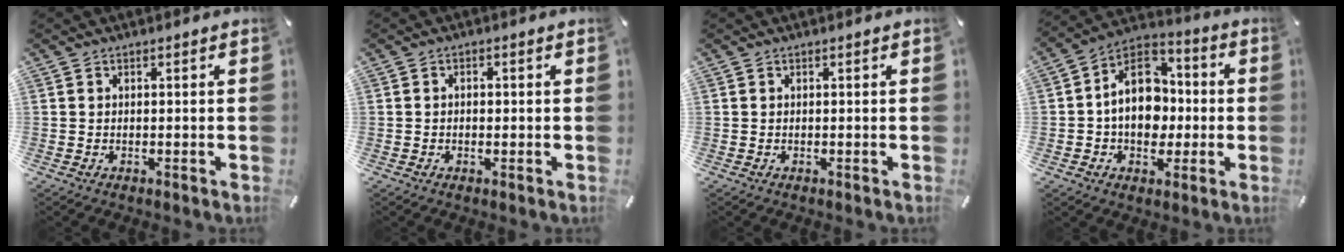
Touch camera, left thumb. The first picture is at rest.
{"total": 1.3, "force": [-0.3, 0.9, 0.8], "torque": [-0.016, 0.004, -0.008]}
{"total": 0.0}
{"total": 14.1, "force": [-0.7, 11.1, 8.7], "torque": [-0.156, 0.012, -0.013]}